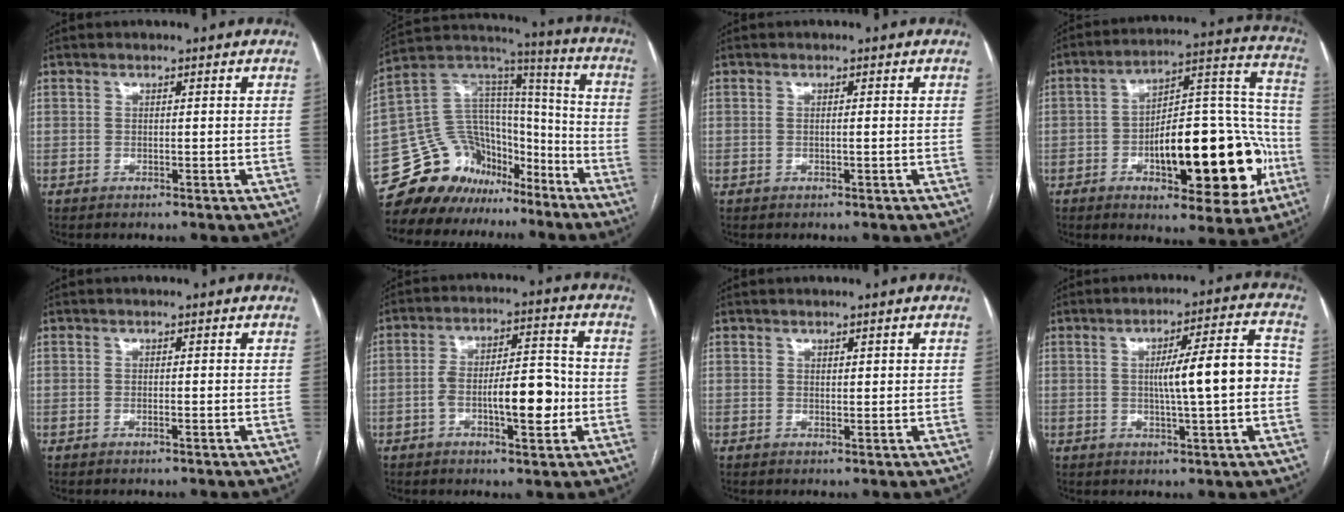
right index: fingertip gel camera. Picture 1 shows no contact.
{"total": 16.4, "force": [-12.6, 9.8, 3.6], "torque": [-0.064, 0.106, -0.214]}
{"total": 0.8, "force": [-0.1, 0.0, 0.8], "torque": [-0.014, 0.000, 0.000]}
{"total": 23.5, "force": [-7.1, 8.2, 20.9], "torque": [-0.260, 0.035, -0.089]}
{"total": 0.5, "force": [-0.3, 0.0, 0.5], "torque": [-0.010, 0.000, -0.004]}
{"total": 10.0, "force": [-2.5, 2.9, 9.2], "torque": [-0.150, 0.023, -0.038]}
{"total": 1.1, "force": [0.6, 0.4, 0.9], "torque": [-0.013, 0.000, 0.008]}
{"total": 10.8, "force": [-0.1, 0.9, 10.8], "torque": [-0.158, 0.022, -0.003]}